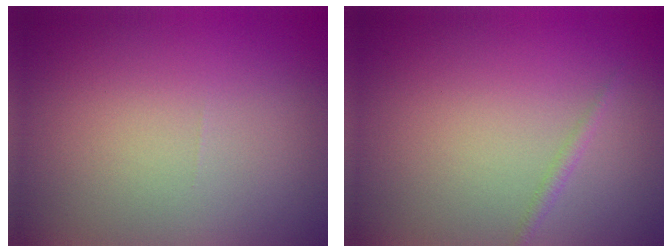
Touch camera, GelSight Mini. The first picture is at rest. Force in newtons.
{"total": 0.8, "press": 0.8, "slide": 0.1}